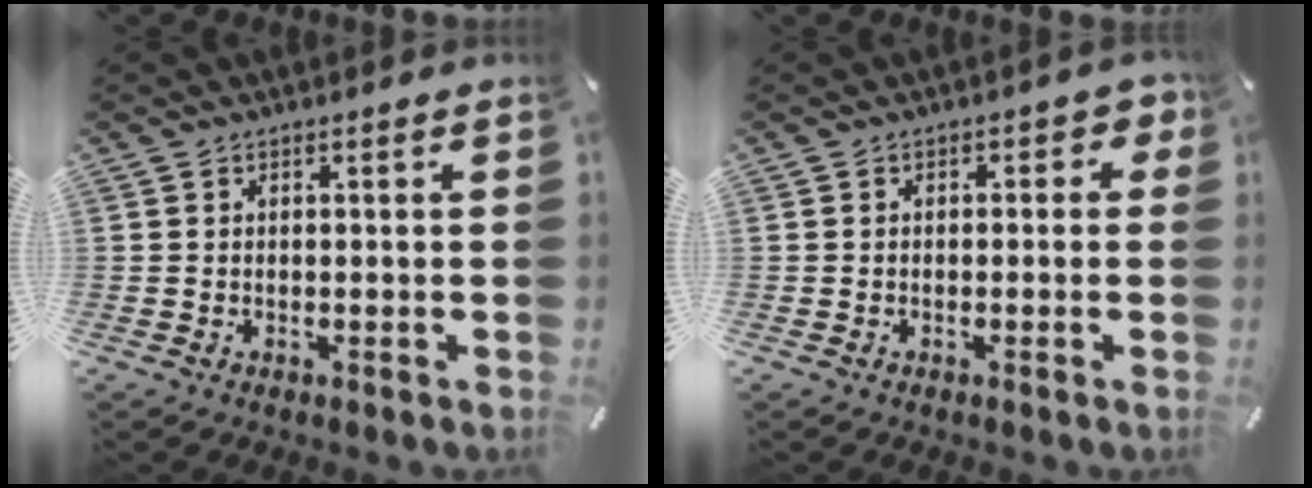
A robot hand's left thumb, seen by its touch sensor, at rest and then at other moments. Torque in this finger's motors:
{"motor_torque": [-0.06, -0.24, 0.06, 0.15, -0.01]}